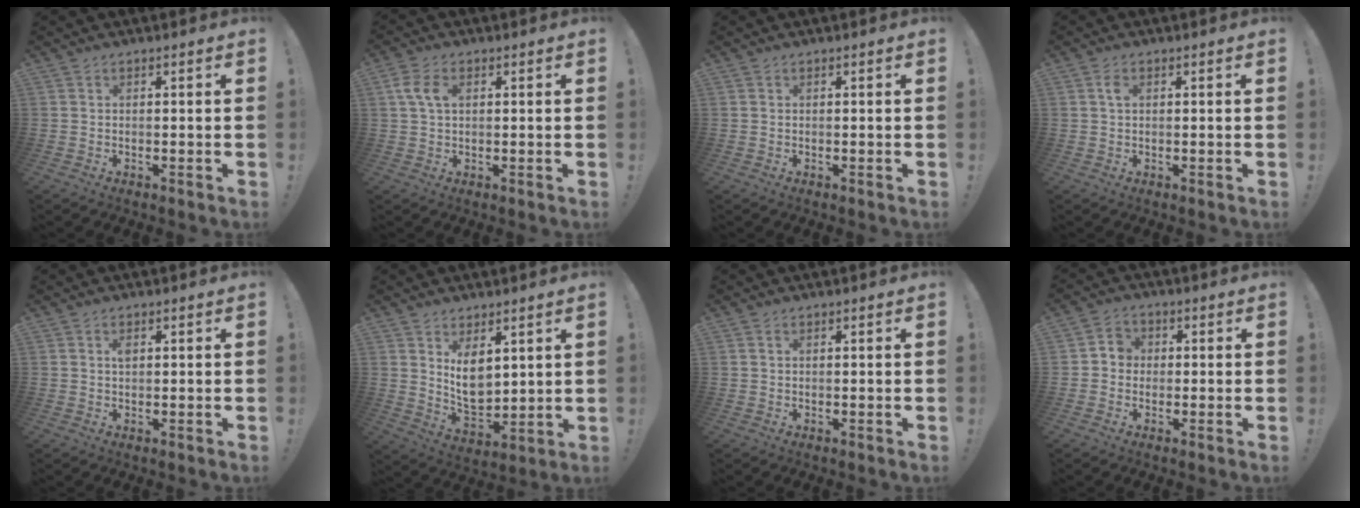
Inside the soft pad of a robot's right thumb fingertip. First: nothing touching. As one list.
[{"total": 5.9, "force": [1.5, 3.4, 4.6], "torque": [-0.098, 0.010, 0.030]}, {"total": 0.0}, {"total": 2.3, "force": [0.7, 1.2, 1.8], "torque": [-0.038, 0.005, 0.010]}, {"total": 1.2, "force": [0.4, 0.6, 0.9], "torque": [-0.017, 0.001, 0.007]}, {"total": 9.5, "force": [4.2, 6.0, 6.0], "torque": [-0.099, -0.037, 0.081]}, {"total": 0.7, "force": [0.3, 0.3, 0.4], "torque": [-0.016, 0.003, 0.008]}, {"total": 4.2, "force": [-0.6, 3.8, 1.6], "torque": [-0.026, 0.013, -0.009]}]